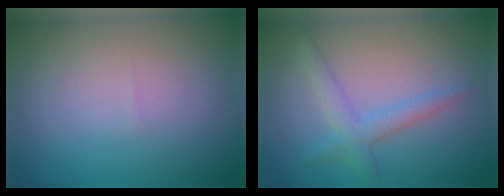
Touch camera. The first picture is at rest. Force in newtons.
{"total": 2.5, "press": 2.5, "slide": 0.1}